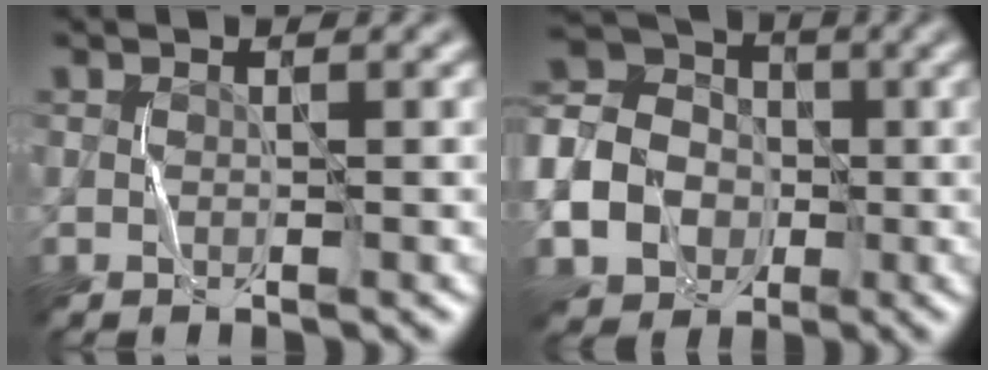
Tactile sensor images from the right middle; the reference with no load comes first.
{"total": 12.8, "force": [-3.5, 11.2, 5.2], "torque": [-0.138, -0.022, -0.084]}